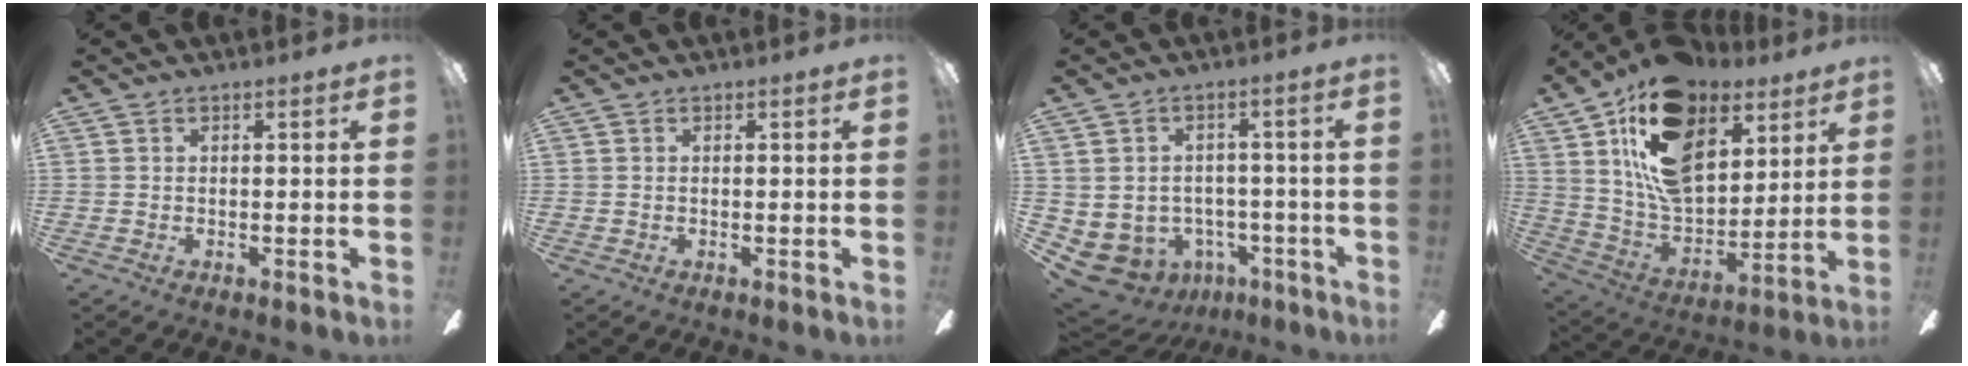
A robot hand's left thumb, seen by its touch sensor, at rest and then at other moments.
{"total": 0.0}
{"total": 6.1, "force": [-3.6, 4.7, 1.7], "torque": [-0.061, 0.010, -0.062]}
{"total": 21.9, "force": [10.9, 13.6, 13.2], "torque": [-0.244, -0.046, 0.196]}